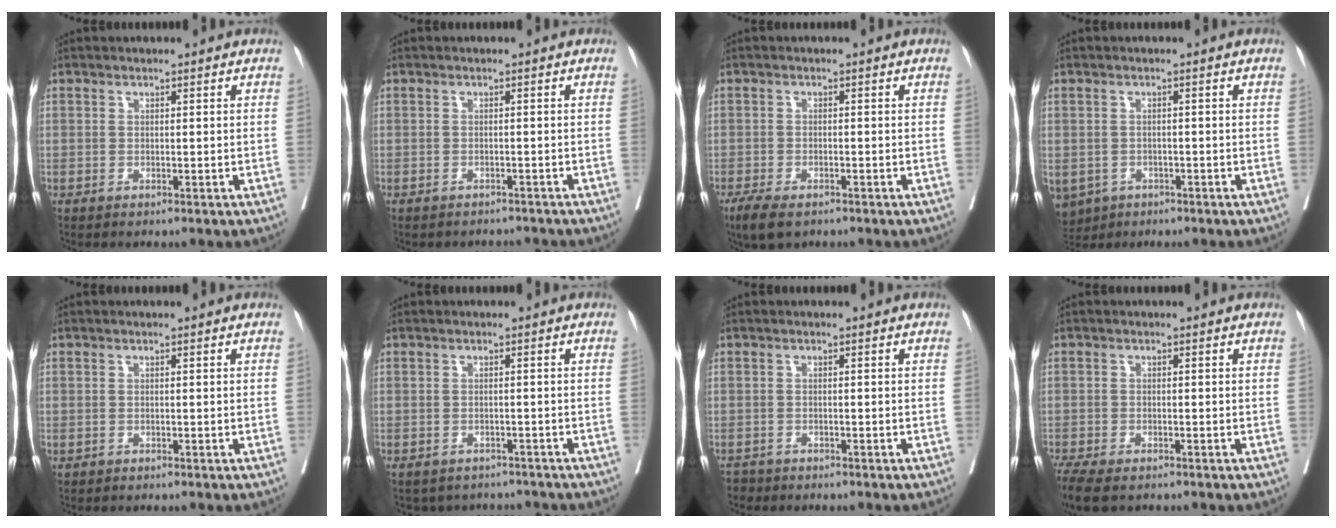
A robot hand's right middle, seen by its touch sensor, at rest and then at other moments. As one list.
[{"total": 4.1, "force": [-3.8, 1.2, 0.4], "torque": [-0.001, 0.003, -0.045]}, {"total": 5.2, "force": [-3.7, 1.9, 3.1], "torque": [-0.057, -0.010, -0.058]}, {"total": 8.9, "force": [-4.6, 6.9, 3.1], "torque": [-0.089, -0.003, -0.064]}, {"total": 0.0}, {"total": 6.7, "force": [-6.1, 2.6, 0.8], "torque": [-0.007, 0.017, -0.071]}, {"total": 2.0, "force": [-1.8, 0.8, -0.1], "torque": [0.001, -0.001, -0.032]}, {"total": 7.5, "force": [-5.8, 2.3, 4.2], "torque": [-0.082, -0.016, -0.095]}]